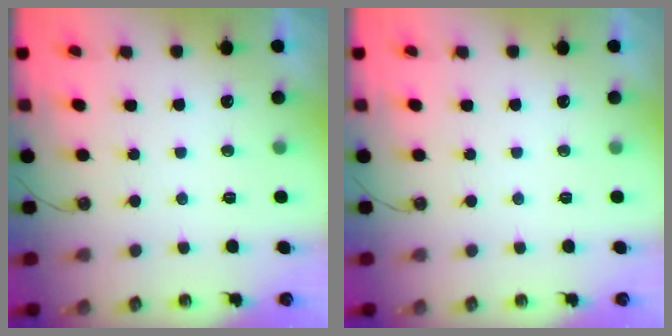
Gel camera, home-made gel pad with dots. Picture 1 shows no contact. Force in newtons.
{"total": 0.0}